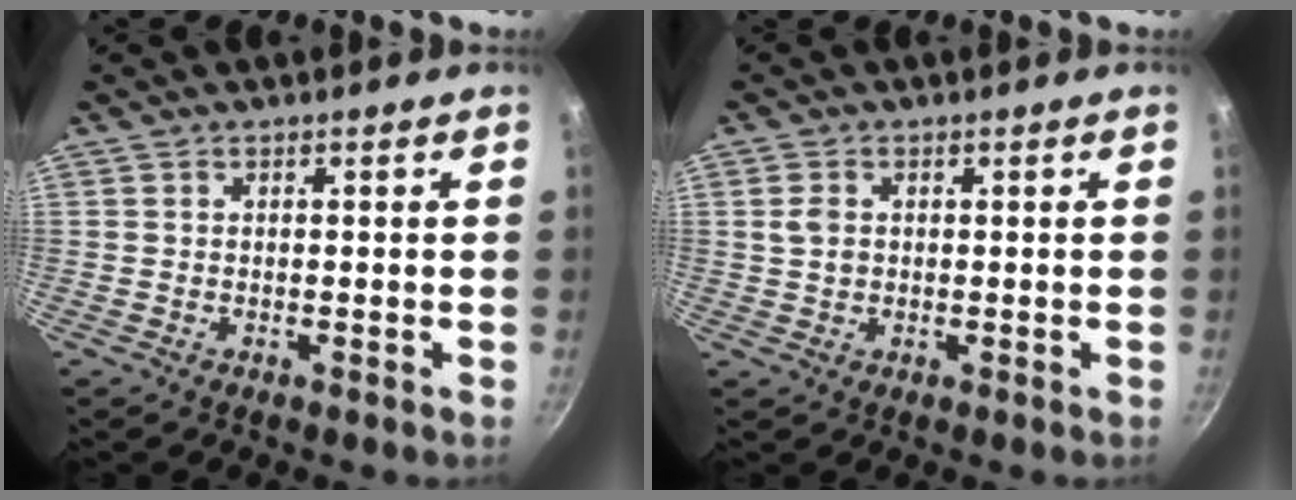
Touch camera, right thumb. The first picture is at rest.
{"total": 2.7, "force": [0.5, 2.0, 1.8], "torque": [-0.034, -0.001, 0.012]}